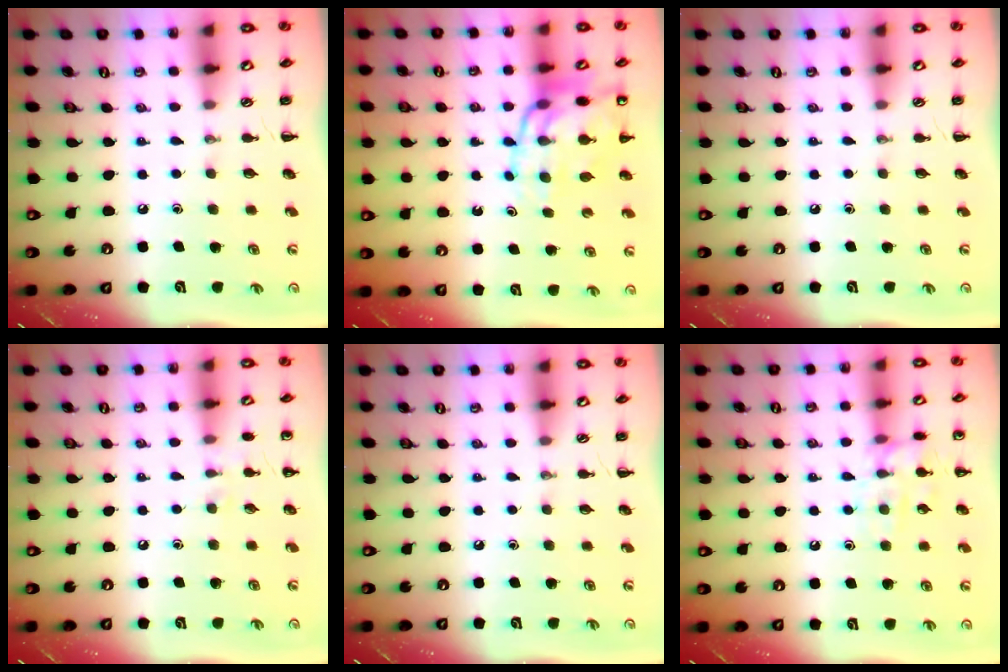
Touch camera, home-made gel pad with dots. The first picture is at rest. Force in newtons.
{"total": 14.7, "press": 14.3, "slide": 3.2}
{"total": 0.0}
{"total": 5.5, "press": 5.2, "slide": 1.8}
{"total": 0.0}
{"total": 10.2, "press": 10.2, "slide": 0.9}